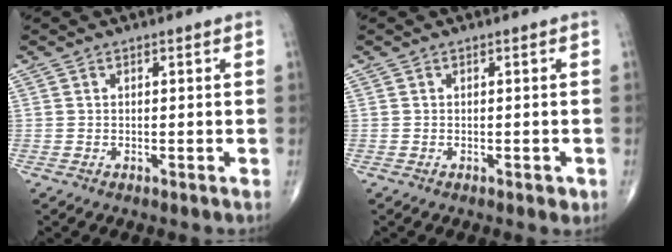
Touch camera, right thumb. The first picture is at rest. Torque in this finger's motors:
{"motor_torque": [-0.29, -0.01, -0.17, -0.05, -0.01]}